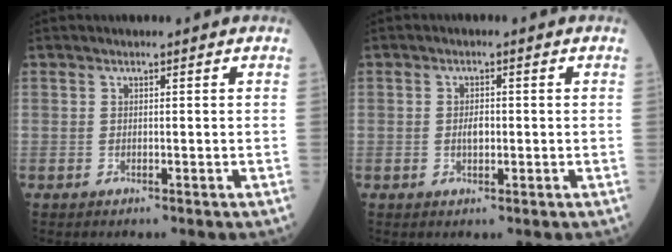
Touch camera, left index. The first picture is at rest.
{"total": 2.0, "force": [-0.2, 1.0, 1.7], "torque": [-0.031, 0.001, -0.002]}